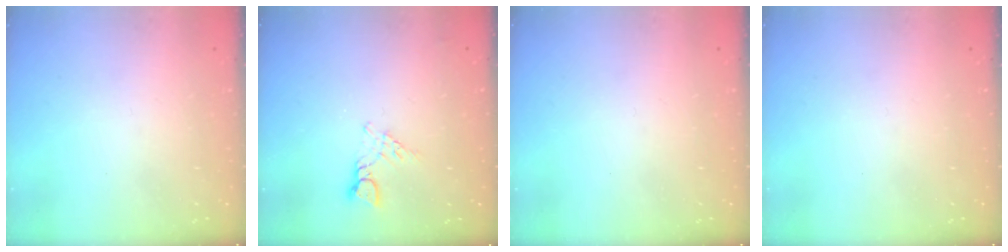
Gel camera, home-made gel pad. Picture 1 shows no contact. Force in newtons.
{"total": 3.5, "press": 3.5, "slide": 0.4}
{"total": 0.0}
{"total": 0.0}